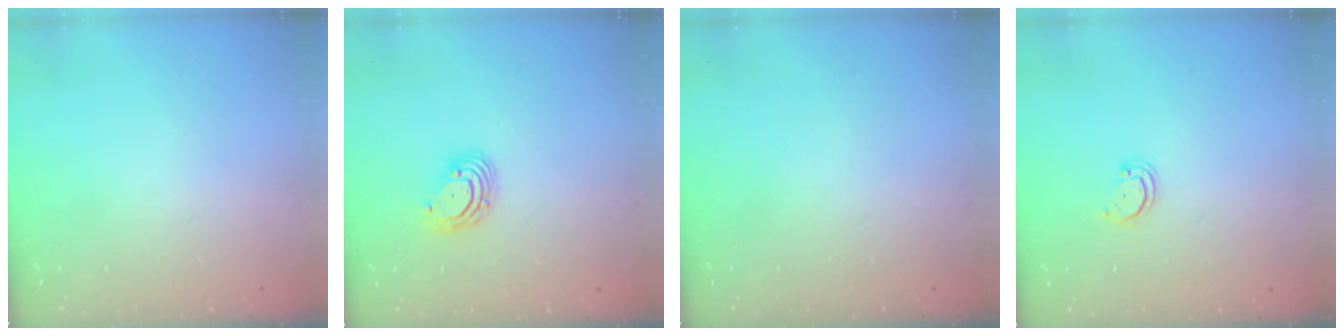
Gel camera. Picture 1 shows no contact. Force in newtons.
{"total": 5.8, "press": 5.7, "slide": 0.8}
{"total": 0.0}
{"total": 2.2, "press": 2.2, "slide": 0.2}